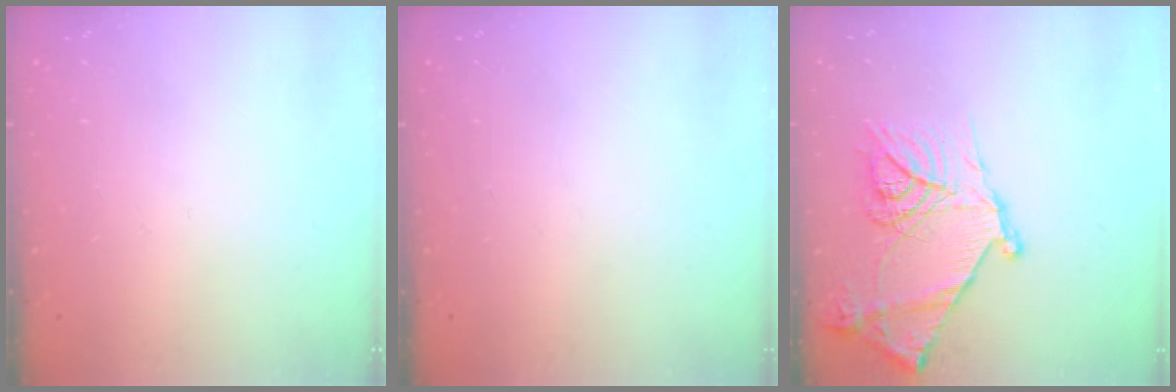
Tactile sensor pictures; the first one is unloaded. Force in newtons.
{"total": 0.0}
{"total": 18.1, "press": 18.1, "slide": 1.2}